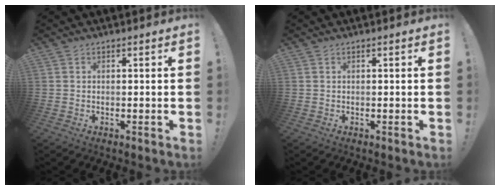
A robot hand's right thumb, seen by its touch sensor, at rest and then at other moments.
{"total": 0.0}